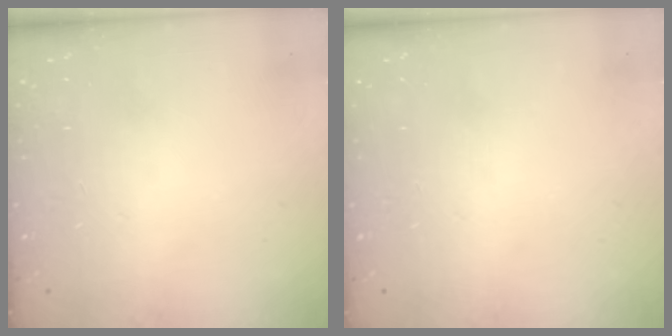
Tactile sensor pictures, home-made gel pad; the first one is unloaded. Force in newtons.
{"total": 0.0}